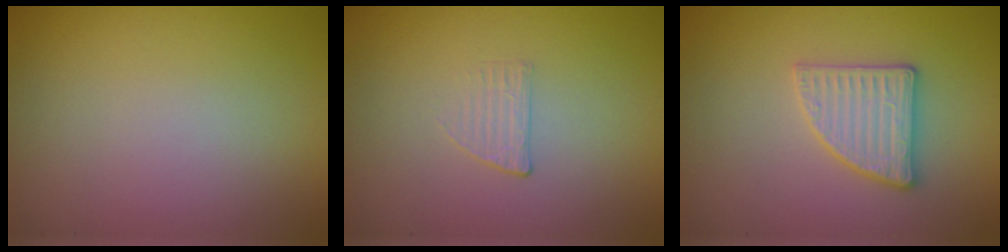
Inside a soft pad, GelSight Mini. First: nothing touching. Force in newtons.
{"total": 1.0, "press": 0.3, "slide": 1.0}
{"total": 2.9, "press": 2.8, "slide": 0.5}